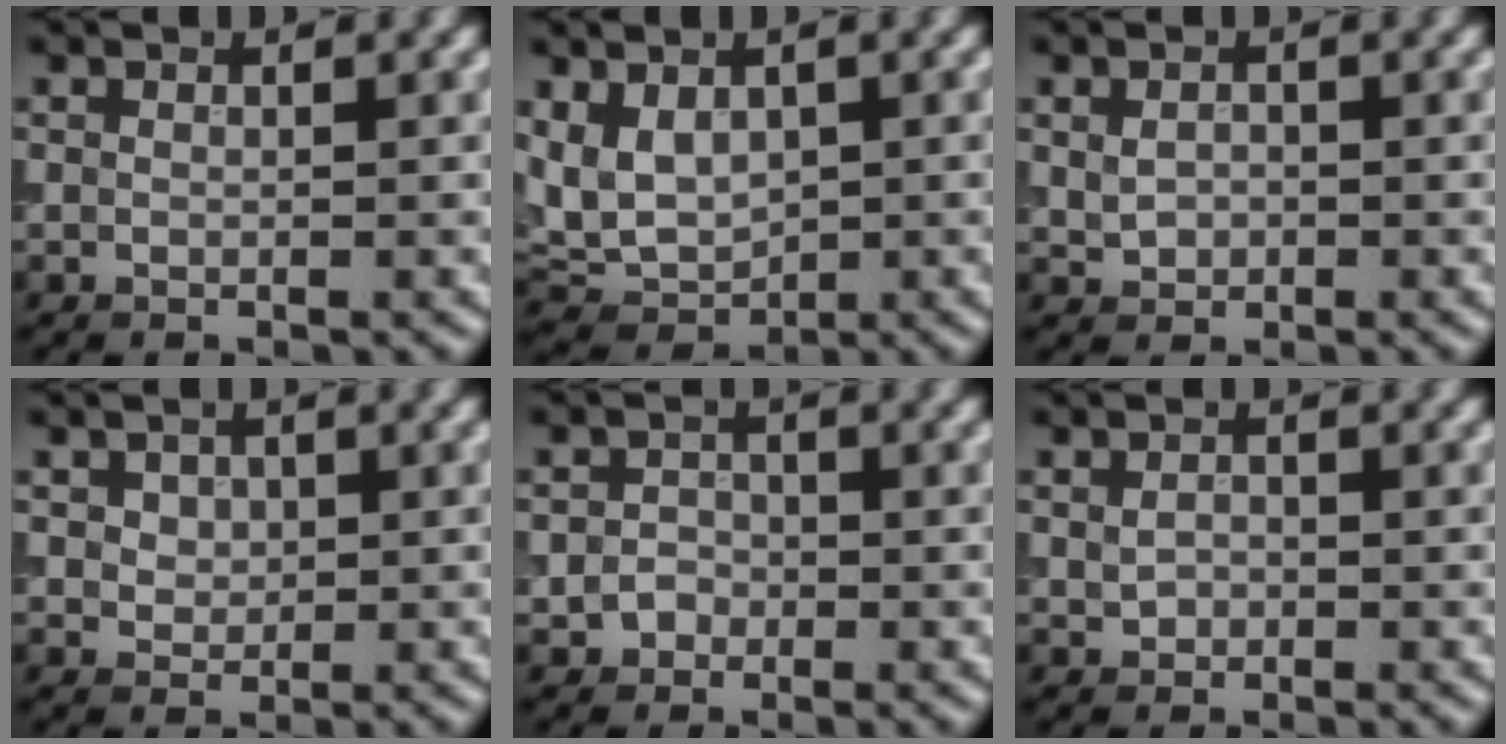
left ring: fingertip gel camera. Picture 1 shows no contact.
{"total": 4.4, "force": [0.5, 3.2, 3.1], "torque": [-0.069, -0.003, 0.008]}
{"total": 1.5, "force": [-0.2, 1.2, 0.9], "torque": [-0.019, 0.000, -0.004]}
{"total": 2.1, "force": [0.8, 1.6, 1.0], "torque": [-0.025, 0.003, 0.020]}
{"total": 1.6, "force": [-0.7, 1.4, 0.3], "torque": [0.003, 0.001, -0.018]}
{"total": 1.1, "force": [-0.2, 0.9, 0.6], "torque": [-0.013, 0.000, -0.007]}